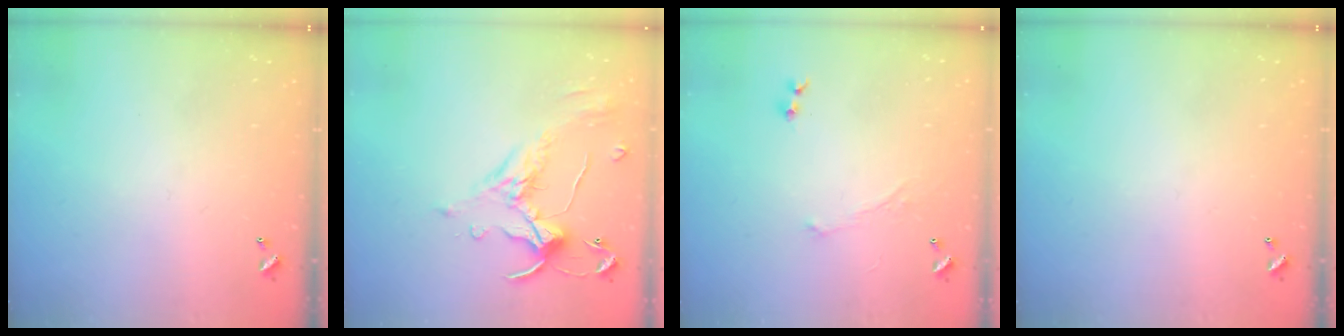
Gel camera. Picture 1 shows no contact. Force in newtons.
{"total": 1.7, "press": 1.3, "slide": 1.1}
{"total": 2.4, "press": 2.2, "slide": 0.9}
{"total": 0.0}